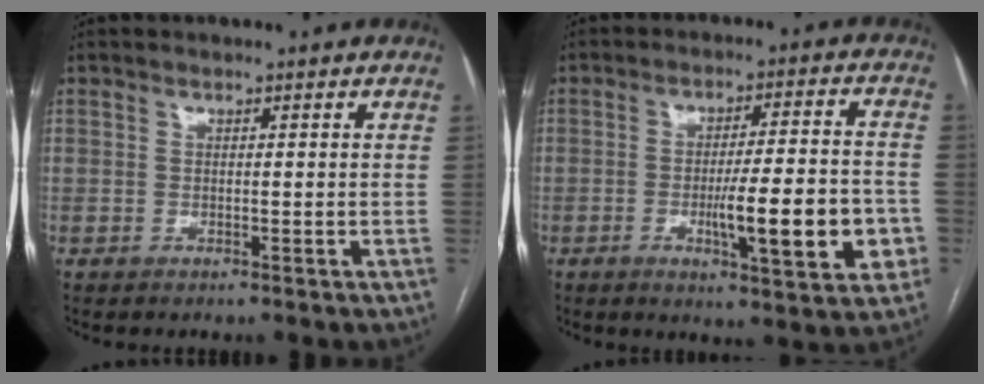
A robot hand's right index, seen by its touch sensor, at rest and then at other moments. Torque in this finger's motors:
{"motor_torque": [1.09, -0.66, 0.31, 0.11]}